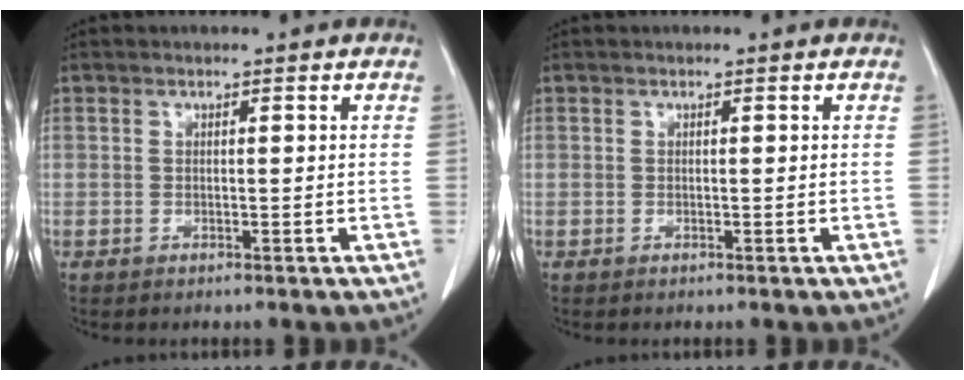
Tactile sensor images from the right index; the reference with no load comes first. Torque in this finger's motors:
{"motor_torque": [0.00, 0.00, 0.02, 0.00]}